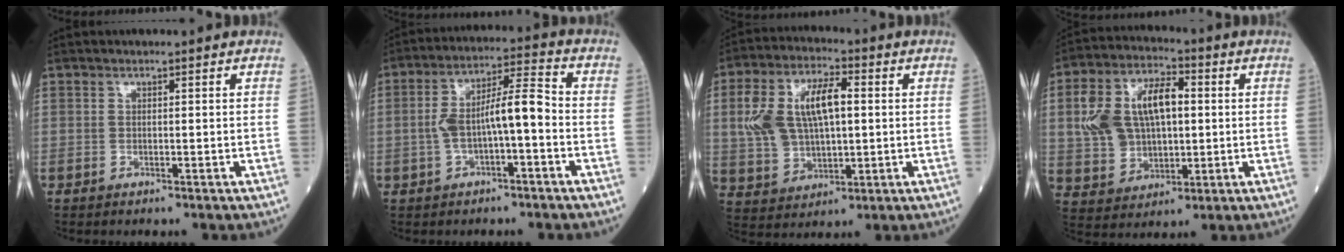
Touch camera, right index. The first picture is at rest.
{"total": 8.7, "force": [-1.5, 1.9, 8.4], "torque": [-0.158, 0.031, -0.025]}
{"total": 12.8, "force": [2.0, 6.3, 10.9], "torque": [-0.229, 0.026, 0.043]}
{"total": 13.3, "force": [1.9, 7.8, 10.6], "torque": [-0.220, 0.034, 0.041]}